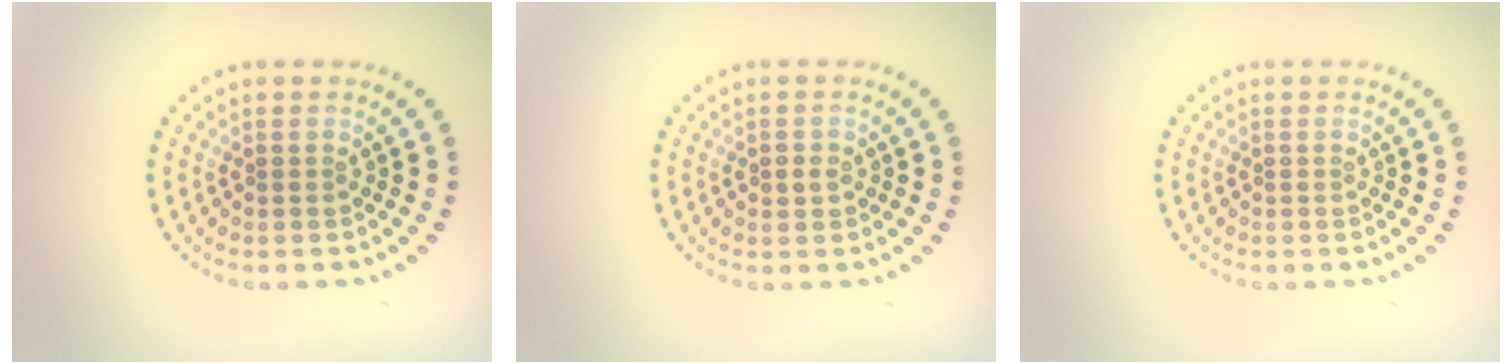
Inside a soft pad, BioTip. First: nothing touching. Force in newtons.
{"total": 1.1, "press": 1.1, "slide": 0.3}
{"total": 0.0}